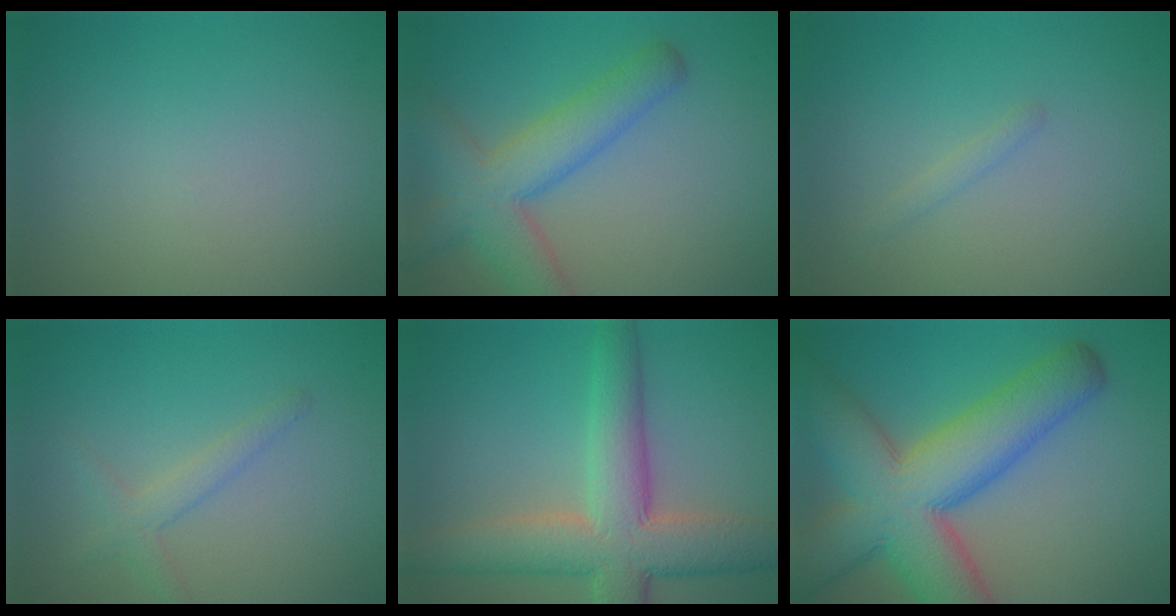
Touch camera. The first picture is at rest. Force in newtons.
{"total": 6.5, "press": 6.4, "slide": 0.3}
{"total": 0.9, "press": 0.9, "slide": 0.0}
{"total": 1.9, "press": 1.9, "slide": 0.1}
{"total": 8.5, "press": 8.5, "slide": 0.4}
{"total": 12.5, "press": 12.4, "slide": 0.5}